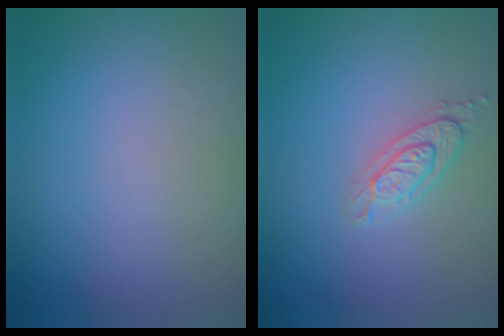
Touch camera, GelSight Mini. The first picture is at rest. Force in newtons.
{"total": 2.0, "press": 1.9, "slide": 0.6}